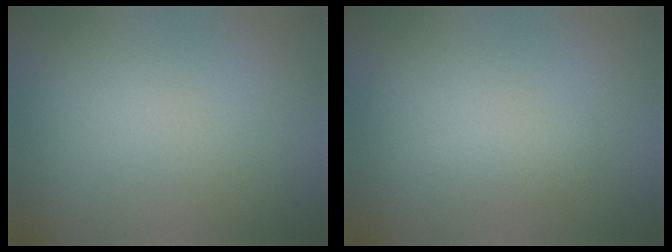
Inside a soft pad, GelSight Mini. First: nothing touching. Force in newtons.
{"total": 1.3, "press": 1.3, "slide": 0.0}